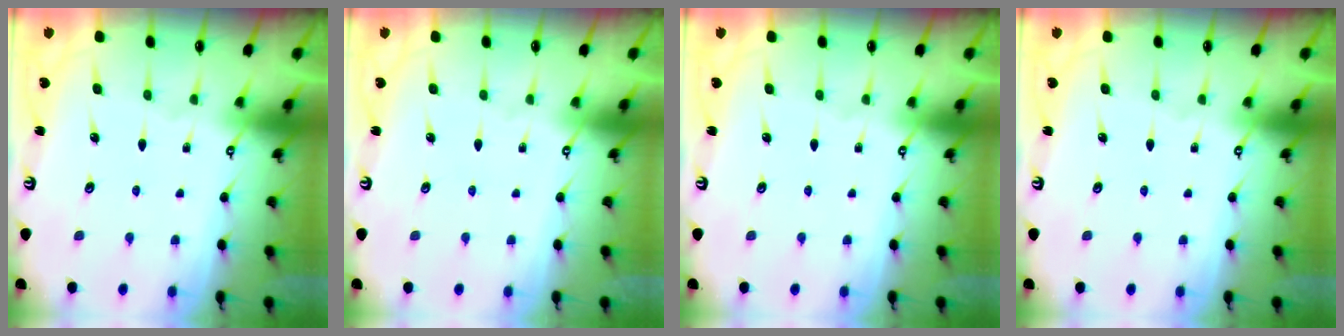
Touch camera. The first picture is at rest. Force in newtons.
{"total": 0.0}
{"total": 0.0}
{"total": 0.0}